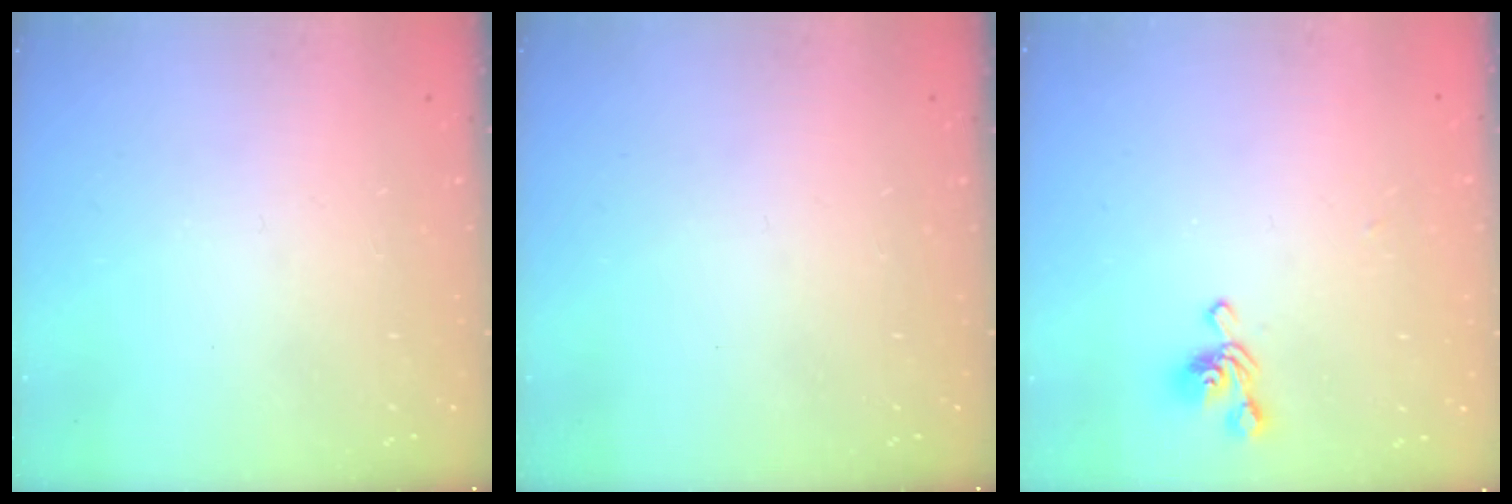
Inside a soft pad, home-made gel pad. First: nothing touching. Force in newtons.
{"total": 0.0}
{"total": 2.7, "press": 2.6, "slide": 0.6}